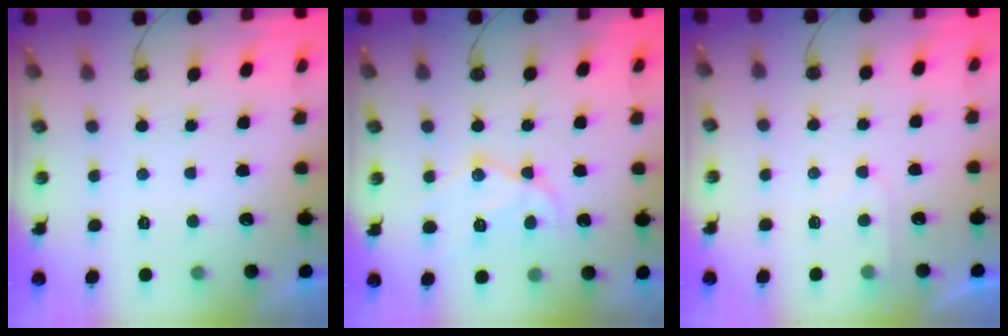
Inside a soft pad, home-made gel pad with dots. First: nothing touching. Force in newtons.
{"total": 12.7, "press": 12.6, "slide": 0.9}
{"total": 5.1, "press": 5.1, "slide": 0.6}